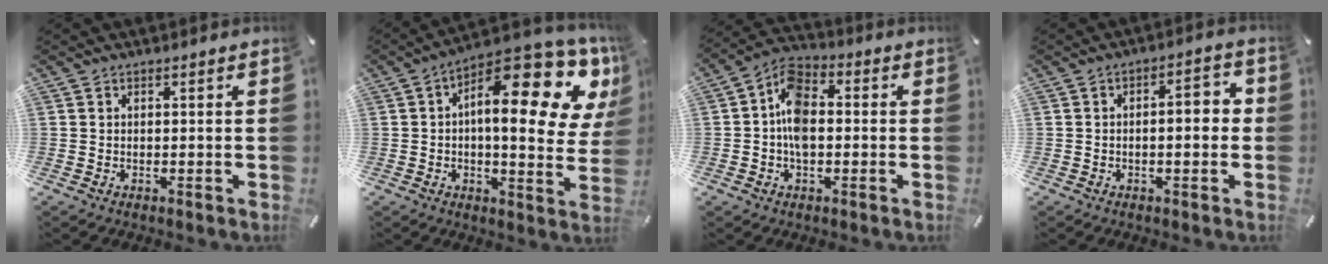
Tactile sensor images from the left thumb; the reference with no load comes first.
{"total": 20.7, "force": [8.6, 7.2, 17.4], "torque": [-0.249, -0.073, 0.132]}
{"total": 9.0, "force": [-1.1, 5.7, 6.8], "torque": [-0.145, 0.016, -0.022]}
{"total": 5.5, "force": [-0.9, 2.4, 4.9], "torque": [-0.070, 0.008, -0.022]}